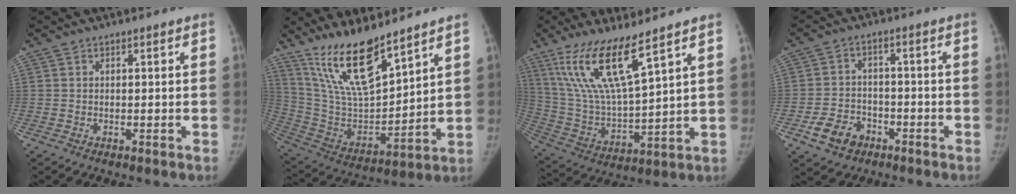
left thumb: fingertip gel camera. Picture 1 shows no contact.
{"total": 17.6, "force": [13.0, 4.8, 10.8], "torque": [-0.170, -0.074, 0.259]}
{"total": 16.1, "force": [9.9, 3.2, 12.3], "torque": [-0.245, -0.054, 0.209]}
{"total": 7.1, "force": [-3.8, 5.2, 3.0], "torque": [-0.041, 0.022, -0.062]}